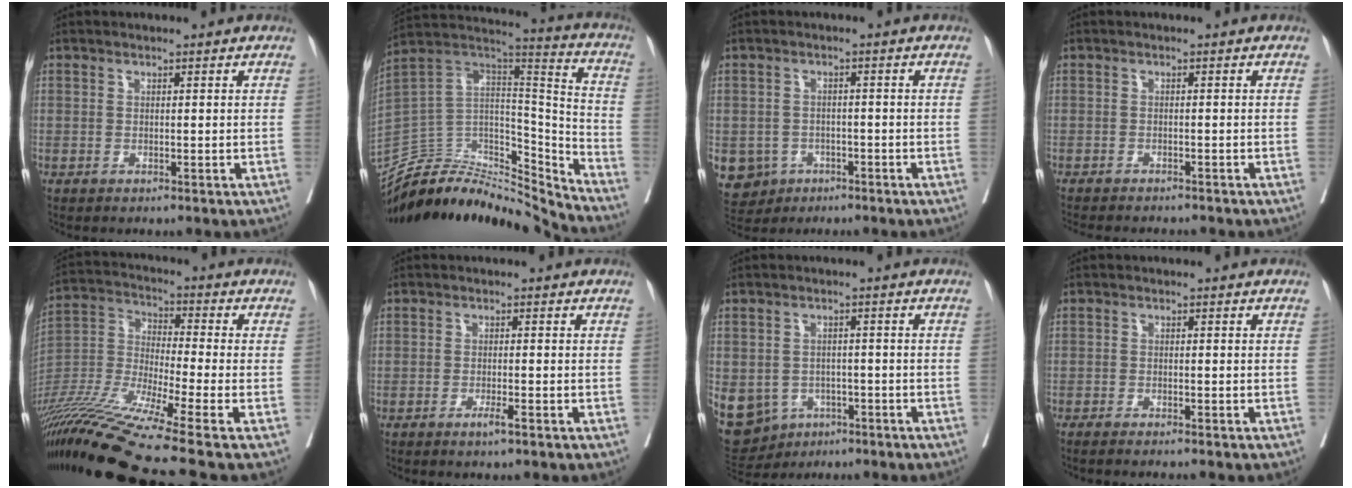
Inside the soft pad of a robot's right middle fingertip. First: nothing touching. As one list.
[{"total": 24.3, "force": [-23.8, 3.0, 3.7], "torque": [-0.079, 0.038, -0.391]}, {"total": 6.4, "force": [-3.1, 5.5, 1.1], "torque": [-0.027, 0.004, -0.044]}, {"total": 8.6, "force": [-8.0, 1.3, 3.1], "torque": [-0.040, -0.012, -0.104]}, {"total": 20.0, "force": [-14.9, -2.0, 13.1], "torque": [-0.300, -0.037, -0.280]}, {"total": 1.7, "force": [-1.0, 0.0, 1.3], "torque": [-0.027, -0.003, -0.019]}, {"total": 19.3, "force": [-8.0, 16.0, 7.1], "torque": [-0.244, 0.002, -0.101]}, {"total": 4.1, "force": [-3.6, -0.1, 2.0], "torque": [-0.025, -0.005, -0.047]}]